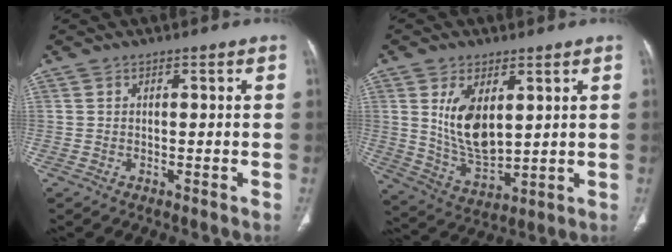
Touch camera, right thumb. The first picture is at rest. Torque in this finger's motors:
{"motor_torque": [0.77, 0.71, 1.31, -0.91, 0.13]}